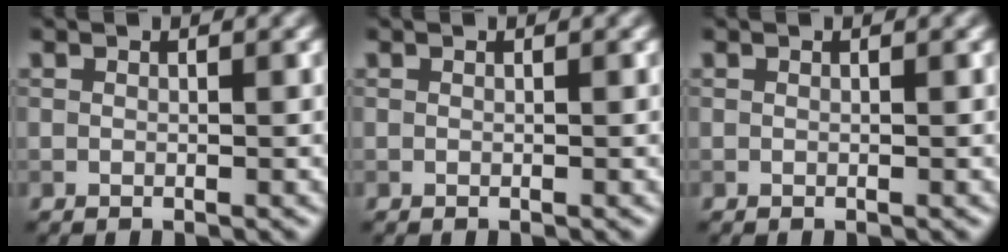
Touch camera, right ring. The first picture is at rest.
{"total": 0.0}
{"total": 0.0}